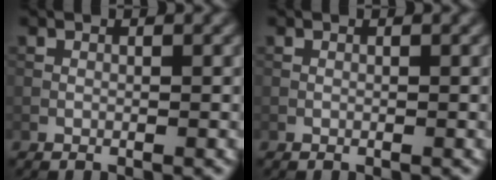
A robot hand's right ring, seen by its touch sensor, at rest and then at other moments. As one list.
[{"total": 0.0}]